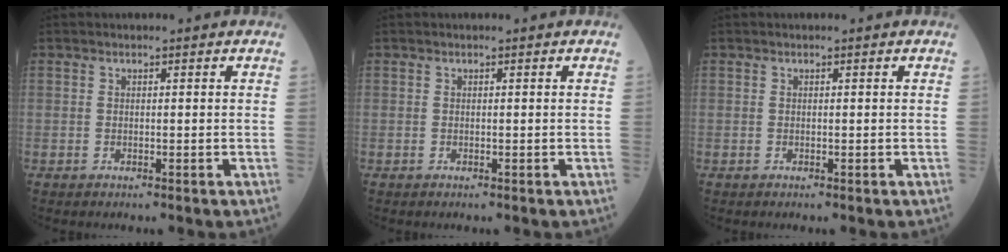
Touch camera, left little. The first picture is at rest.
{"total": 0.0}
{"total": 0.0}